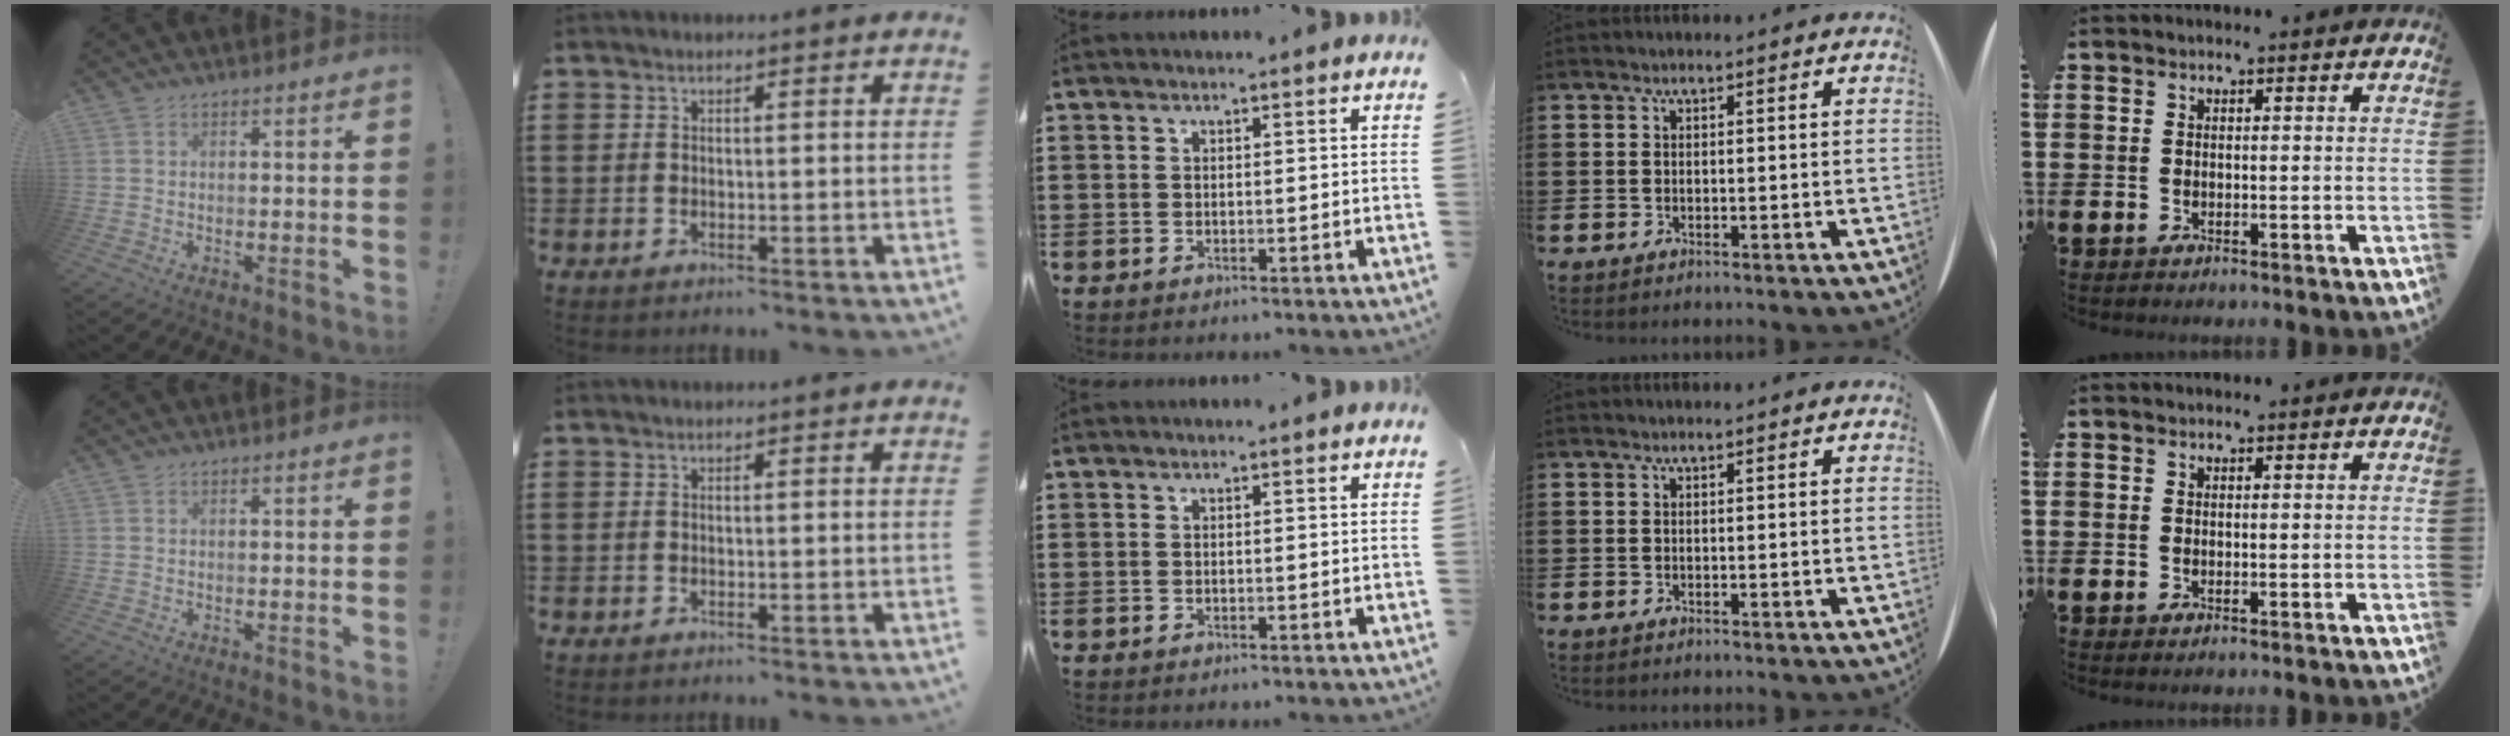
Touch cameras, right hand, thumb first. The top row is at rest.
{}